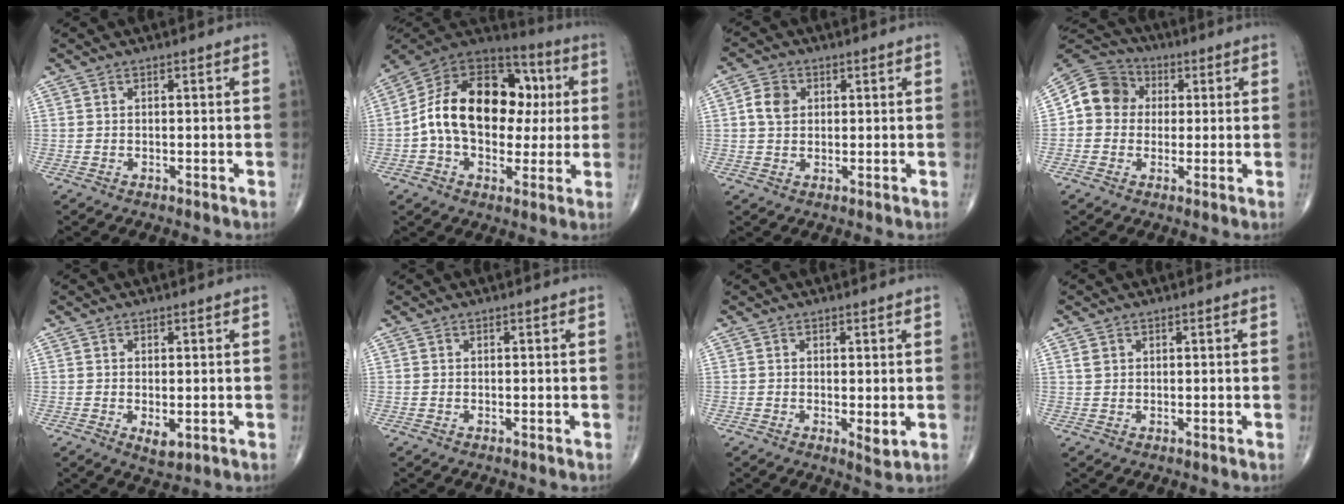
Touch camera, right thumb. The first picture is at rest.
{"total": 22.5, "force": [1.2, 15.2, 16.6], "torque": [-0.247, 0.035, 0.015]}
{"total": 4.4, "force": [0.8, 3.5, 2.5], "torque": [-0.041, 0.003, 0.012]}
{"total": 9.4, "force": [0.9, 8.5, 4.0], "torque": [-0.050, 0.021, 0.002]}
{"total": 3.0, "force": [-0.7, 1.4, 2.5], "torque": [-0.035, -0.007, -0.005]}
{"total": 0.0}
{"total": 2.5, "force": [-0.2, 0.8, 2.4], "torque": [-0.033, -0.009, -0.004]}
{"total": 1.5, "force": [0.7, 1.1, 0.7], "torque": [-0.010, 0.001, 0.014]}